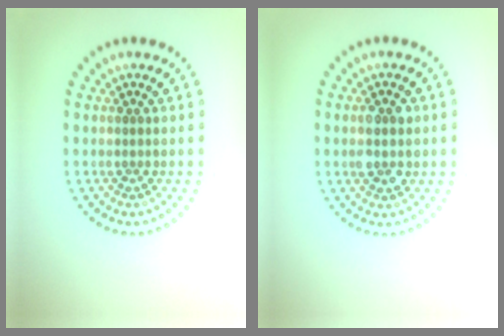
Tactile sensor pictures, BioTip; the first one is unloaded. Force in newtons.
{"total": 2.7, "press": 2.7, "slide": 0.3}